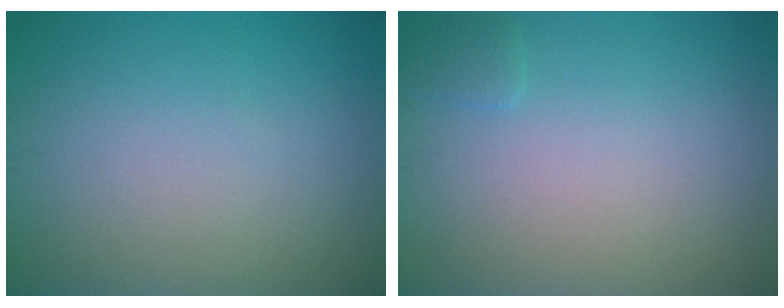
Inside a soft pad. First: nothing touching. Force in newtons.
{"total": 0.7, "press": 0.7, "slide": 0.1}